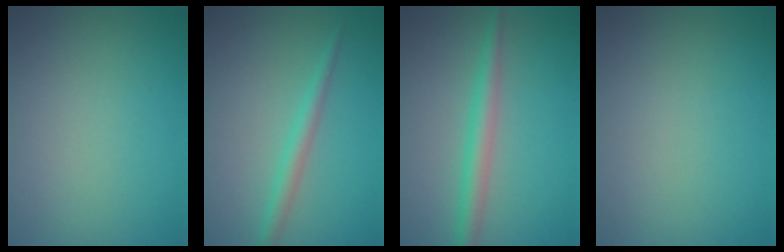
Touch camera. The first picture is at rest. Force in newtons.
{"total": 1.8, "press": 1.8, "slide": 0.1}
{"total": 2.7, "press": 2.7, "slide": 0.1}
{"total": 0.0}